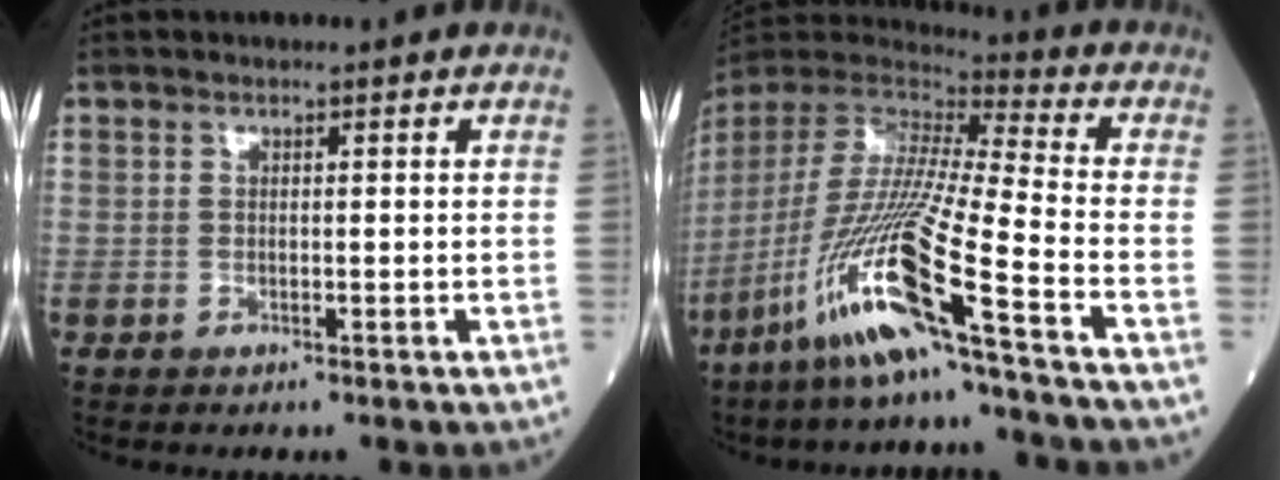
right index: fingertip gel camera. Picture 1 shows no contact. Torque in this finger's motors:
{"motor_torque": [1.94, -0.20, 1.05, 0.21]}